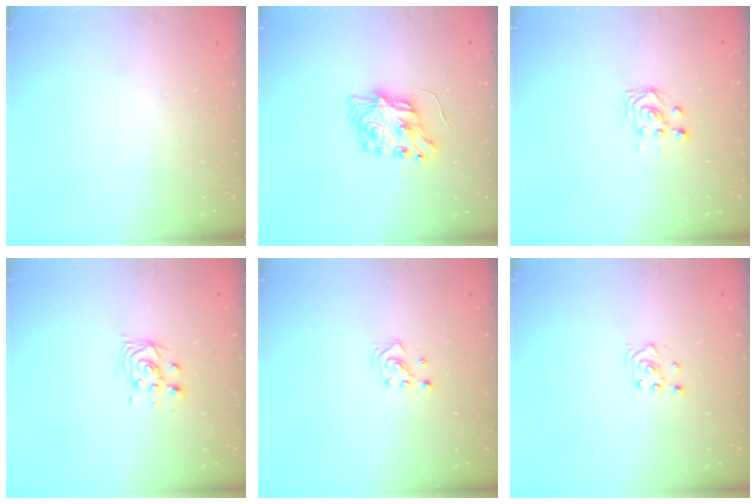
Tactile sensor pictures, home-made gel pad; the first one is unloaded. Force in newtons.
{"total": 7.9, "press": 7.9, "slide": 0.2}
{"total": 2.9, "press": 2.9, "slide": 0.4}
{"total": 5.0, "press": 5.0, "slide": 0.3}
{"total": 2.6, "press": 2.6, "slide": 0.3}
{"total": 2.8, "press": 2.6, "slide": 1.1}